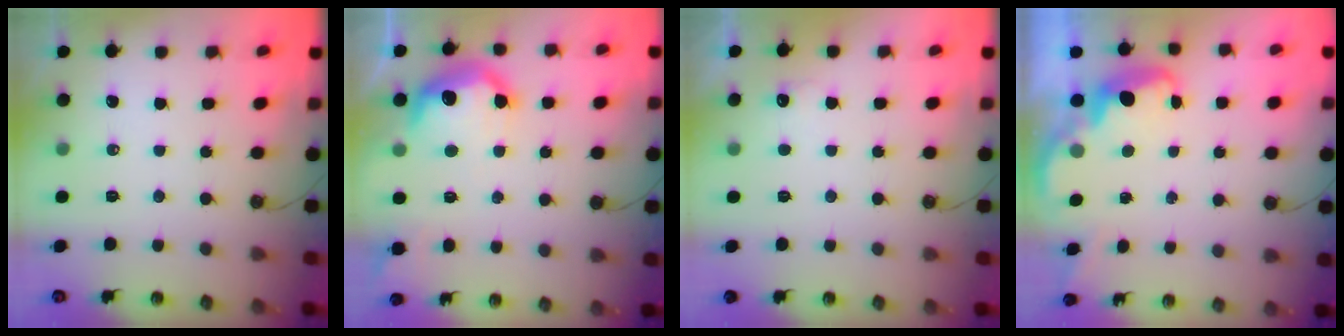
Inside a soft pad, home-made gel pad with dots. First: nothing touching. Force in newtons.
{"total": 11.9, "press": 11.9, "slide": 0.5}
{"total": 5.2, "press": 5.0, "slide": 1.1}
{"total": 2.8, "press": 2.7, "slide": 0.8}